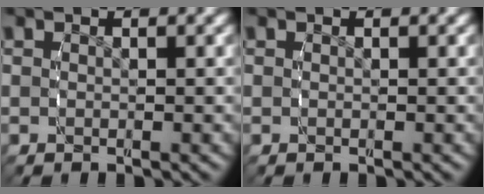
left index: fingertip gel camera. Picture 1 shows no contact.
{"total": 0.0}